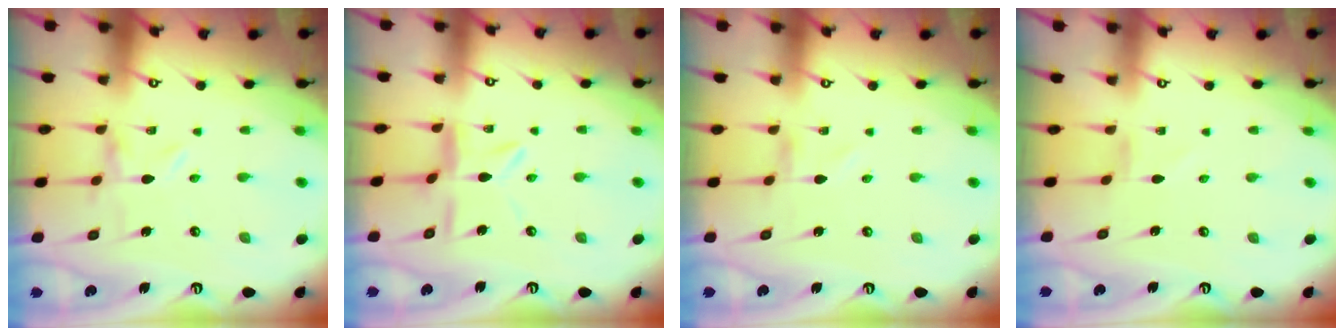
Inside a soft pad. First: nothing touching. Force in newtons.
{"total": 5.8, "press": 5.8, "slide": 0.5}
{"total": 1.0, "press": 1.0, "slide": 0.0}
{"total": 0.0}